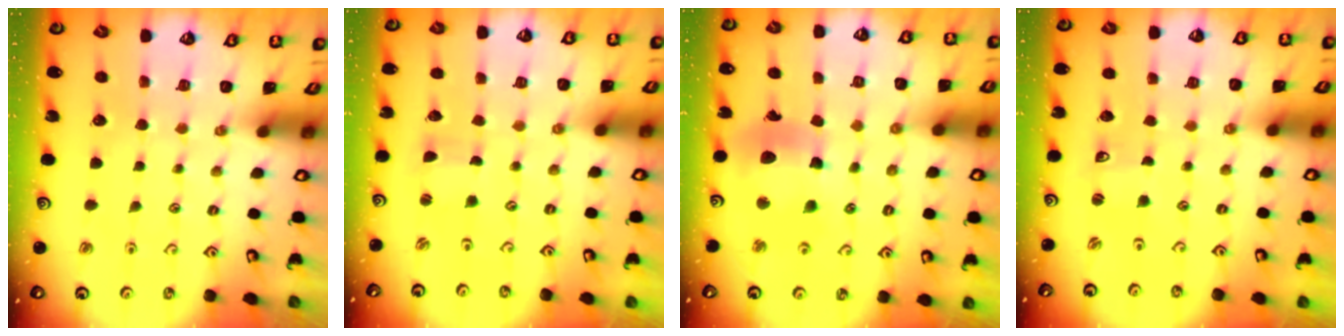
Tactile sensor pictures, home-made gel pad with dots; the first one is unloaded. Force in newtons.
{"total": 0.7, "press": 0.7, "slide": 0.1}
{"total": 12.1, "press": 12.0, "slide": 1.2}
{"total": 0.8, "press": 0.7, "slide": 0.2}